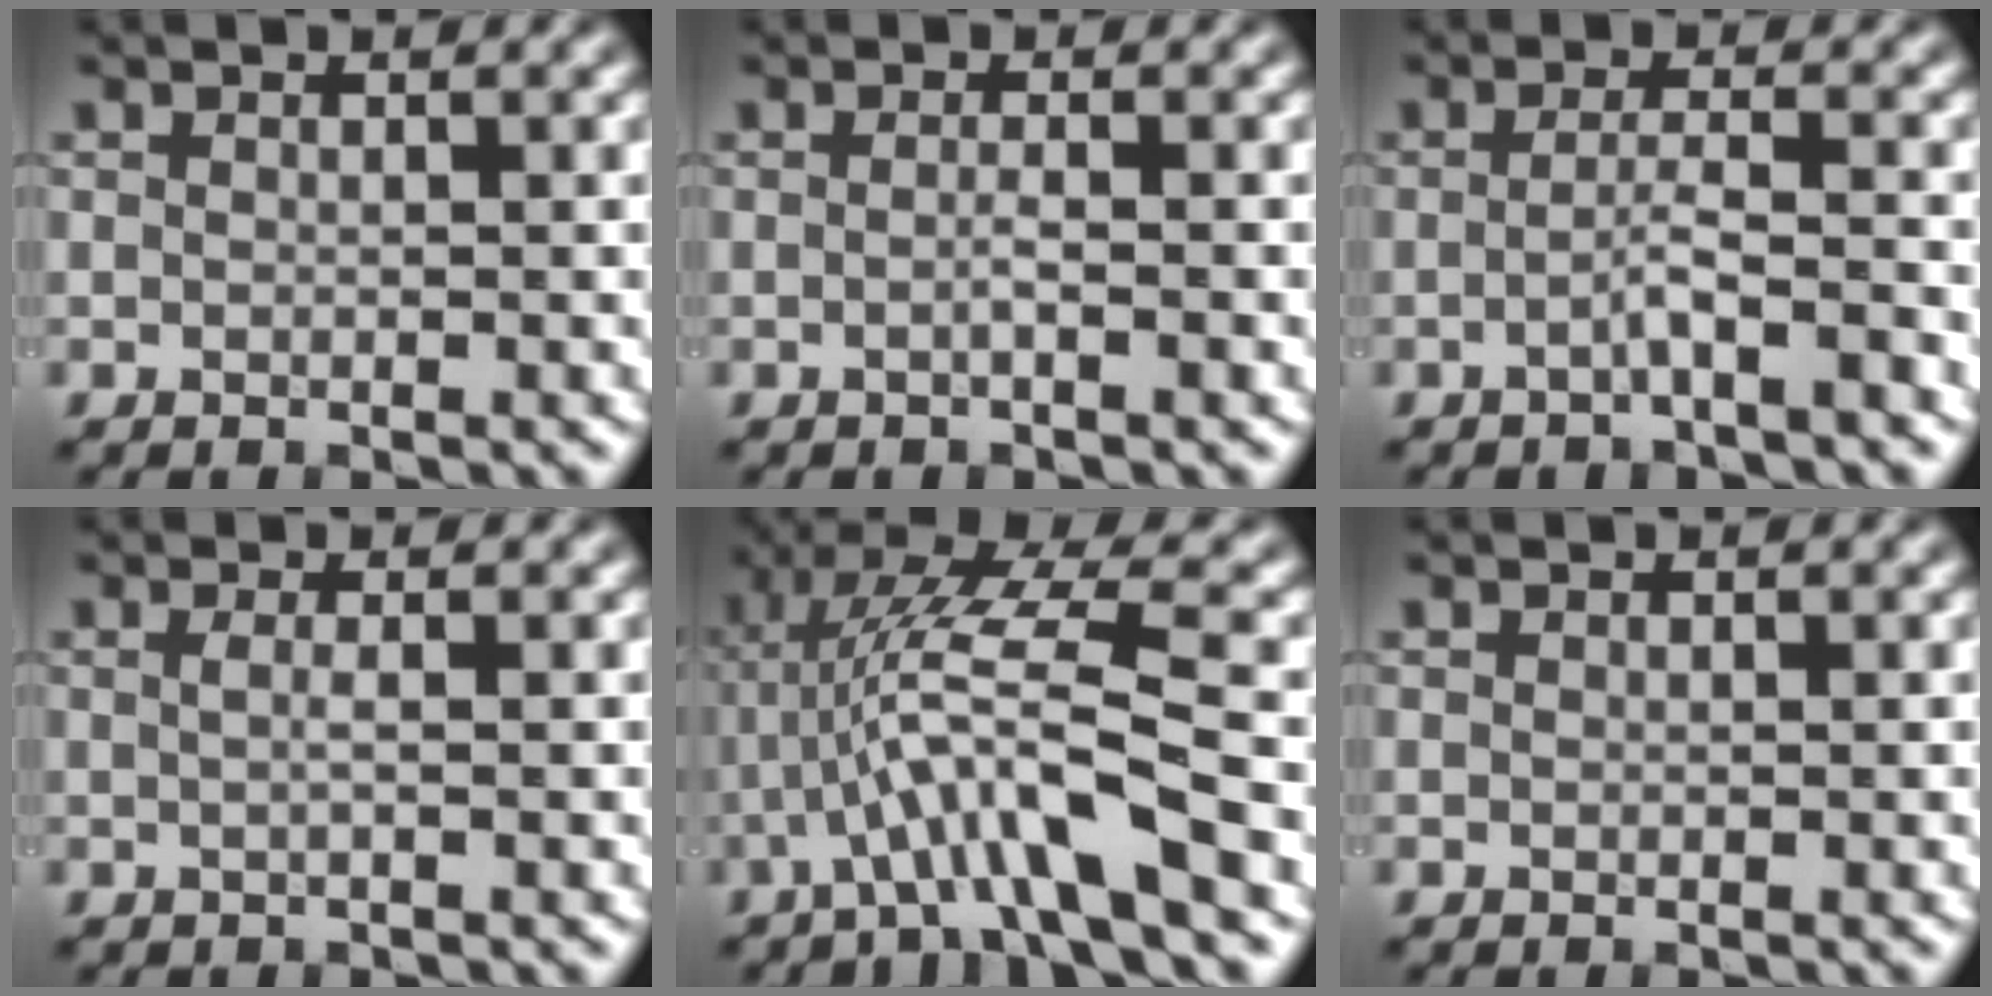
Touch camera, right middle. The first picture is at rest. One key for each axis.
{"total": 1.1, "fx": -0.3, "fy": 0.2, "fz": 1.1, "tx": -0.016, "ty": 0.001, "tz": -0.008}
{"total": 2.2, "fx": -1.1, "fy": 0.1, "fz": 1.9, "tx": -0.034, "ty": 0.010, "tz": -0.027}
{"total": 1.0, "fx": 0.0, "fy": 0.2, "fz": 0.9, "tx": -0.017, "ty": -0.001, "tz": -0.003}
{"total": 7.0, "fx": -2.4, "fy": 0.9, "fz": 6.5, "tx": -0.124, "ty": 0.024, "tz": -0.045}
{"total": 0.0}